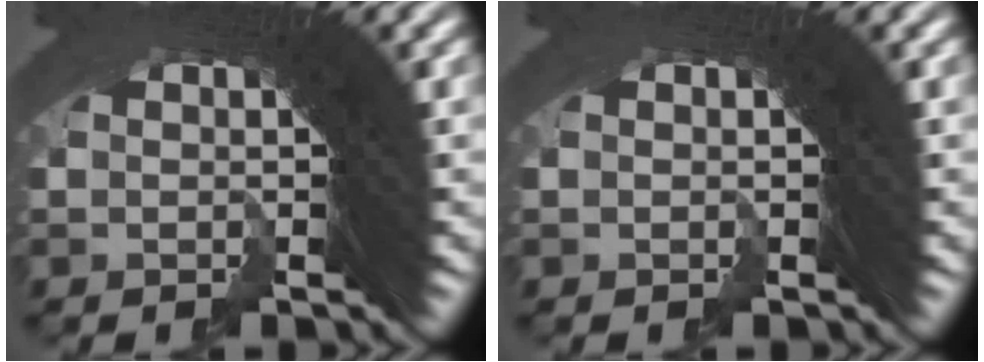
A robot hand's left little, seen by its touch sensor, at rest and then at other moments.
{"total": 0.0}